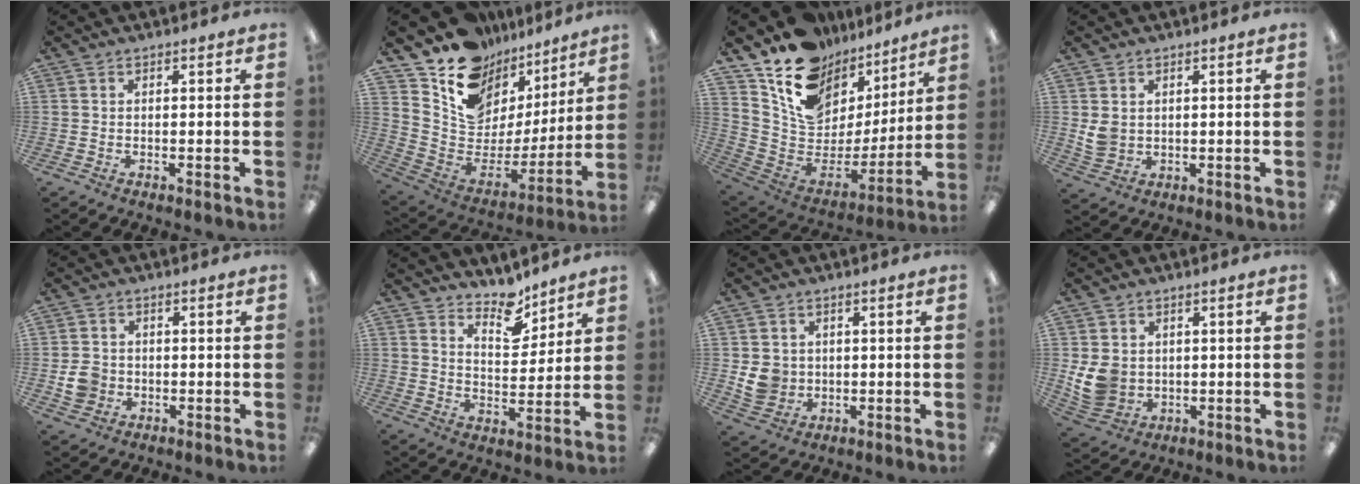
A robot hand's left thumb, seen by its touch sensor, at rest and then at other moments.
{"total": 14.1, "force": [10.3, 9.0, 3.5], "torque": [-0.067, -0.105, 0.193]}
{"total": 15.2, "force": [10.5, 9.8, 5.1], "torque": [-0.105, -0.089, 0.199]}
{"total": 4.4, "force": [1.3, 3.7, 2.0], "torque": [-0.032, 0.004, 0.028]}
{"total": 5.2, "force": [-1.1, 4.7, 1.9], "torque": [-0.031, 0.006, -0.019]}
{"total": 9.0, "force": [7.5, 3.9, 3.0], "torque": [-0.028, -0.056, 0.133]}
{"total": 6.0, "force": [0.2, 5.6, 1.9], "torque": [-0.035, 0.009, 0.007]}
{"total": 8.3, "force": [0.3, 7.4, 3.8], "torque": [-0.088, 0.011, 0.011]}